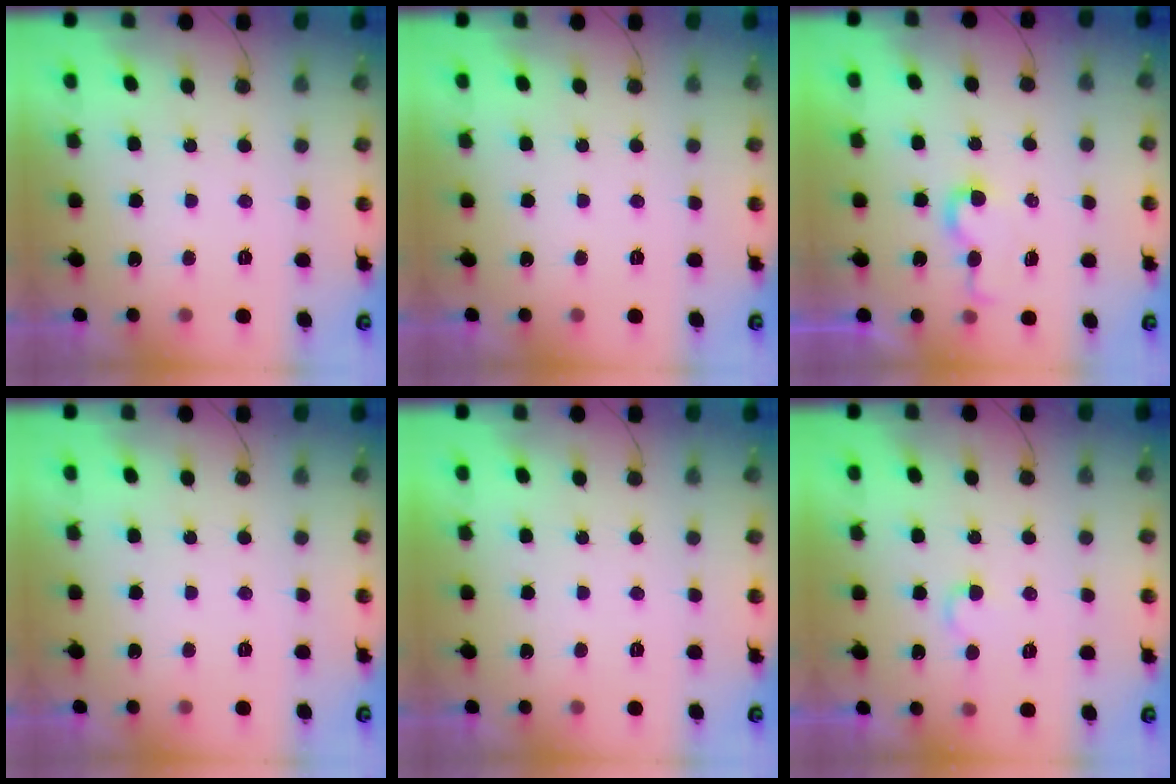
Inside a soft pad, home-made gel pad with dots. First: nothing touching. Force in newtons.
{"total": 0.0}
{"total": 4.4, "press": 4.4, "slide": 0.5}
{"total": 0.0}
{"total": 1.8, "press": 1.8, "slide": 0.1}
{"total": 4.0, "press": 3.9, "slide": 0.4}